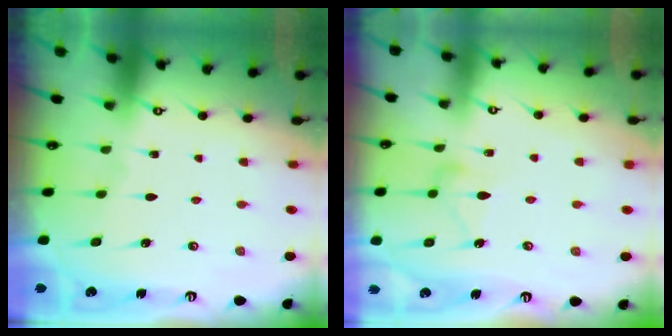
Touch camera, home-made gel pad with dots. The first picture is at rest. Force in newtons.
{"total": 9.1, "press": 9.1, "slide": 0.1}